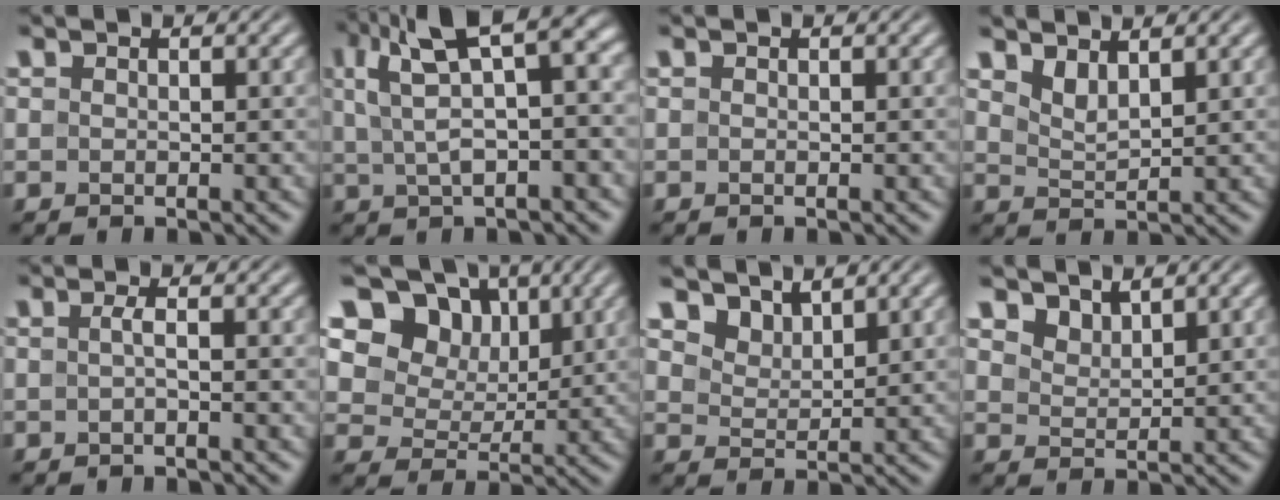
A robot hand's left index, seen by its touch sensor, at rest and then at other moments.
{"total": 8.7, "force": [3.0, 2.9, 7.6], "torque": [-0.142, 0.022, 0.052]}
{"total": 0.0}
{"total": 1.9, "force": [1.5, 0.5, 1.0], "torque": [-0.026, -0.008, 0.036]}
{"total": 0.8, "force": [-0.3, -0.1, 0.8], "torque": [-0.019, 0.000, -0.005]}
{"total": 11.6, "force": [5.9, 8.3, 5.5], "torque": [-0.113, 0.008, 0.109]}
{"total": 3.6, "force": [3.0, 1.6, 1.2], "torque": [-0.041, -0.017, 0.071]}
{"total": 2.2, "force": [1.9, 0.9, 0.7], "torque": [-0.025, -0.011, 0.045]}